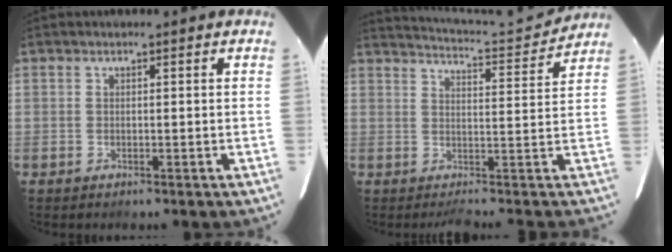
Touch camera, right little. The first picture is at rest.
{"total": 9.9, "force": [9.4, -2.1, 2.4], "torque": [-0.058, -0.001, 0.123]}